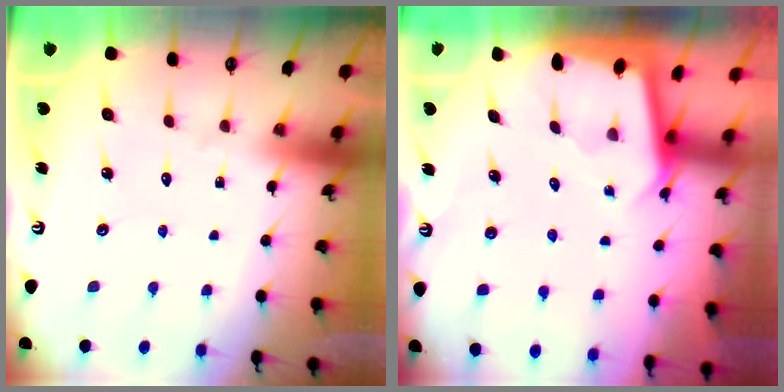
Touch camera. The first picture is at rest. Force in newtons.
{"total": 1.9, "press": 1.9, "slide": 0.1}